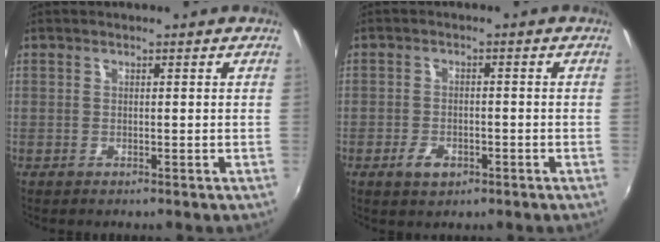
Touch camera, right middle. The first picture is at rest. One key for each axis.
{"total": 4.2, "fx": -2.2, "fy": 2.3, "fz": 2.7, "tx": -0.063, "ty": -0.003, "tz": -0.038}